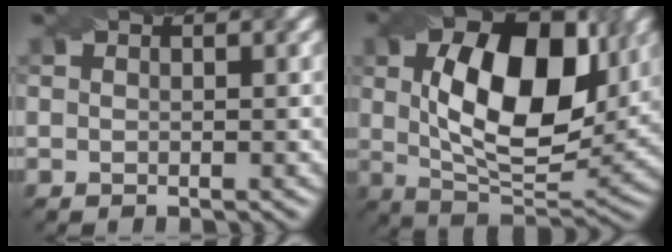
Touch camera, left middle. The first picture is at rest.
{"total": 11.8, "force": [2.3, 6.3, 9.7], "torque": [-0.158, 0.004, 0.037]}